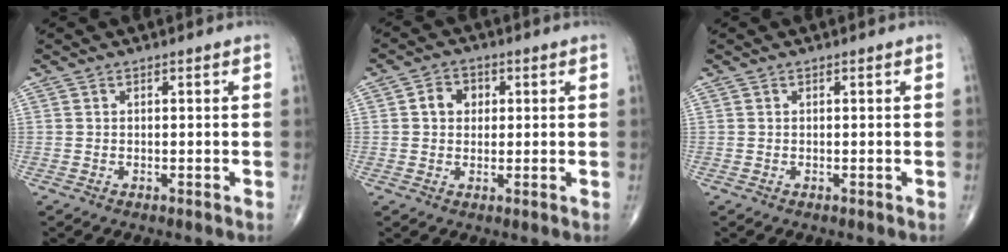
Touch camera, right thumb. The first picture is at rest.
{"total": 4.4, "force": [0.8, 3.6, 2.3], "torque": [-0.020, 0.008, 0.009]}
{"total": 0.0}